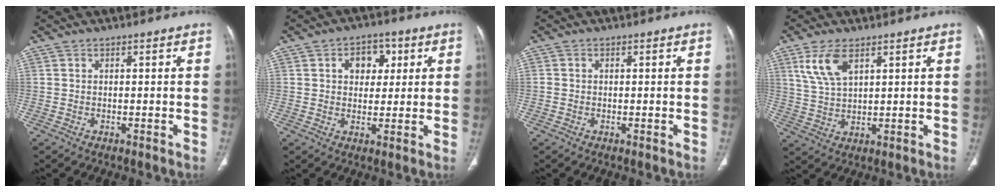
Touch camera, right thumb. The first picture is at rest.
{"total": 6.8, "force": [2.2, 5.0, 4.0], "torque": [-0.021, -0.003, 0.026]}
{"total": 0.7, "force": [0.0, 0.6, 0.3], "torque": [-0.003, 0.002, 0.000]}
{"total": 7.3, "force": [3.8, 3.3, 5.3], "torque": [-0.107, -0.010, 0.084]}